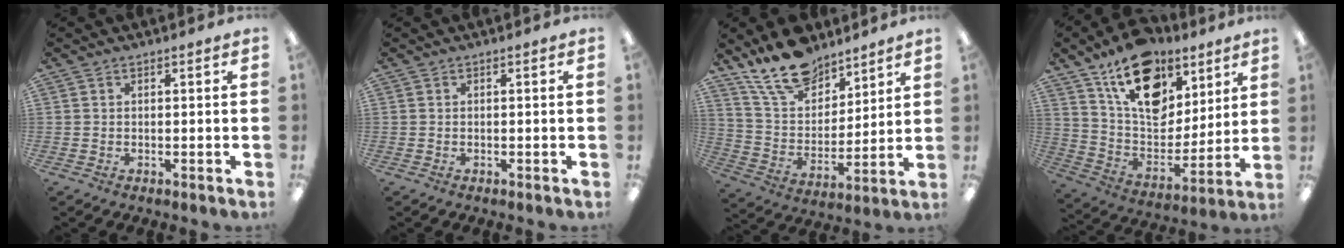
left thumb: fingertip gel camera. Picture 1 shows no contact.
{"total": 0.0}
{"total": 16.4, "force": [12.8, 8.0, 6.3], "torque": [-0.121, -0.075, 0.240]}
{"total": 19.7, "force": [12.1, 11.7, 10.2], "torque": [-0.163, -0.065, 0.217]}